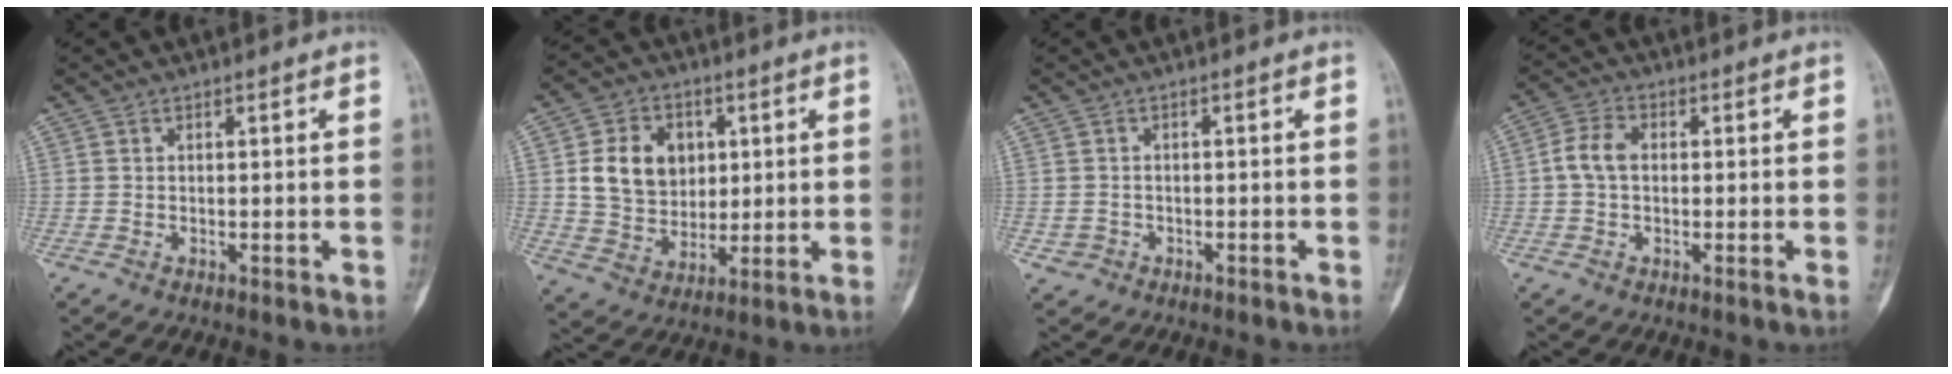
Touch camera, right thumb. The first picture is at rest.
{"total": 12.5, "force": [2.7, 9.9, 7.1], "torque": [-0.086, -0.006, 0.053]}
{"total": 1.5, "force": [-0.6, 1.4, 0.1], "torque": [0.000, 0.012, -0.007]}
{"total": 4.9, "force": [0.0, 3.0, 3.9], "torque": [-0.080, 0.011, -0.009]}